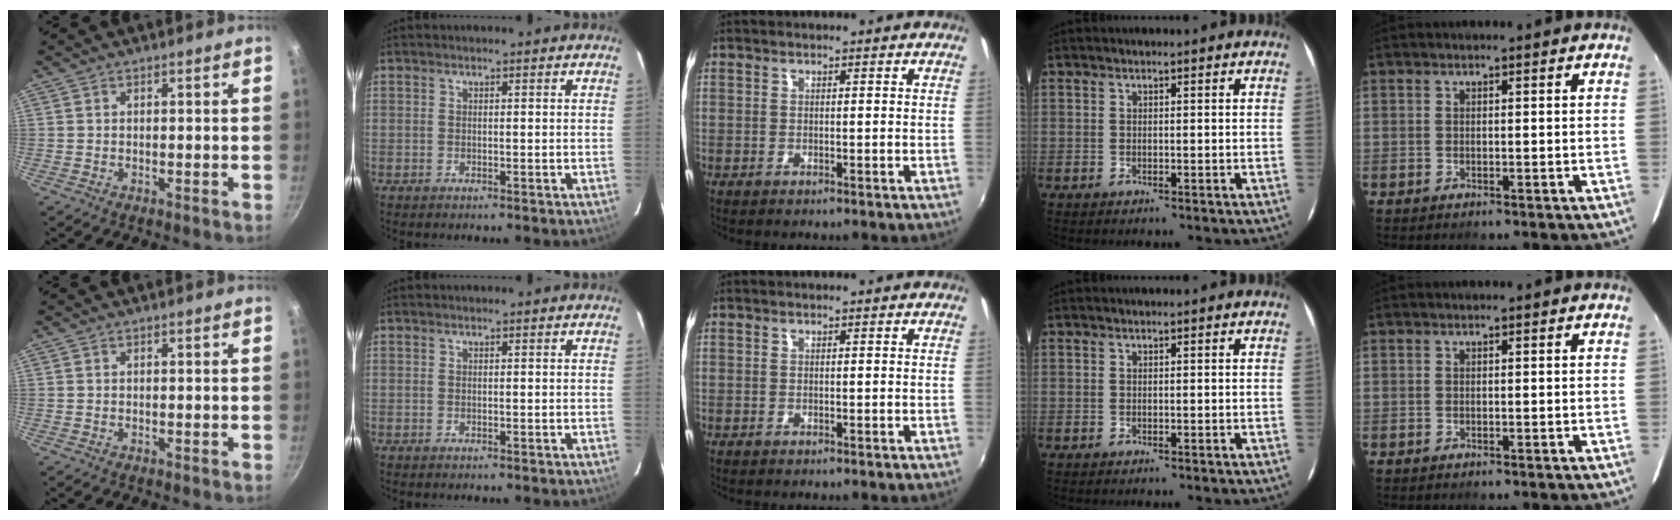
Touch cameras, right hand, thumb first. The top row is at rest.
{}